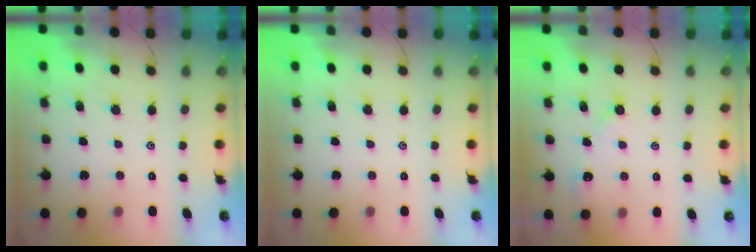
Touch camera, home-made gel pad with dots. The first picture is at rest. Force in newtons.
{"total": 0.0}
{"total": 6.1, "press": 6.1, "slide": 0.6}